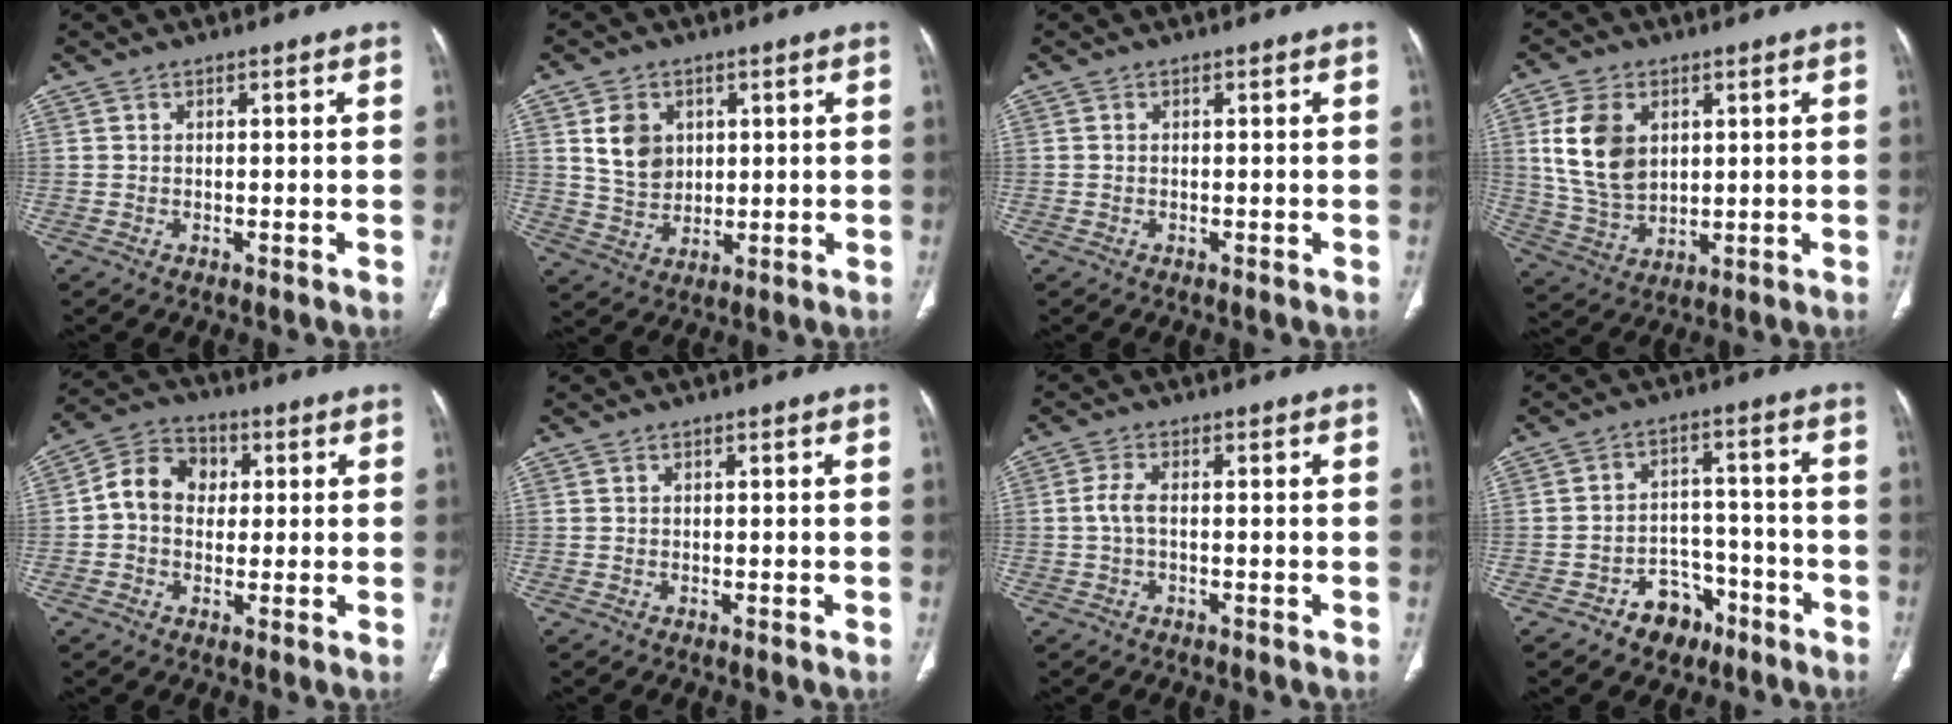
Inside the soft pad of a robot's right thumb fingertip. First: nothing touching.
{"total": 8.7, "force": [2.6, 6.8, 4.8], "torque": [-0.060, -0.016, 0.061]}
{"total": 0.0}
{"total": 11.9, "force": [3.1, 8.1, 8.0], "torque": [-0.140, -0.012, 0.071]}
{"total": 8.8, "force": [0.8, 7.2, 5.1], "torque": [-0.067, 0.022, 0.002]}
{"total": 0.0}
{"total": 2.7, "force": [-0.3, 1.0, 2.5], "torque": [-0.059, 0.000, -0.009]}
{"total": 7.6, "force": [-4.7, 5.4, 2.6], "torque": [-0.003, 0.048, -0.070]}